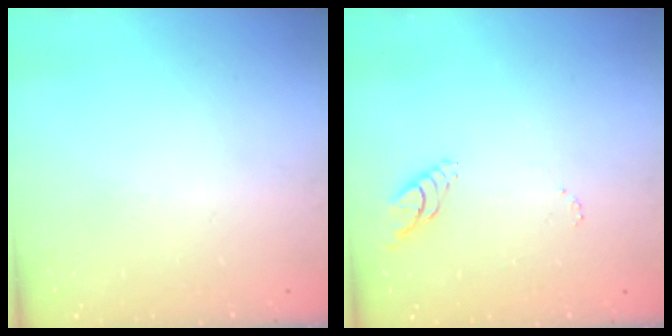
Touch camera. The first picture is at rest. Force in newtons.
{"total": 6.9, "press": 6.8, "slide": 0.7}